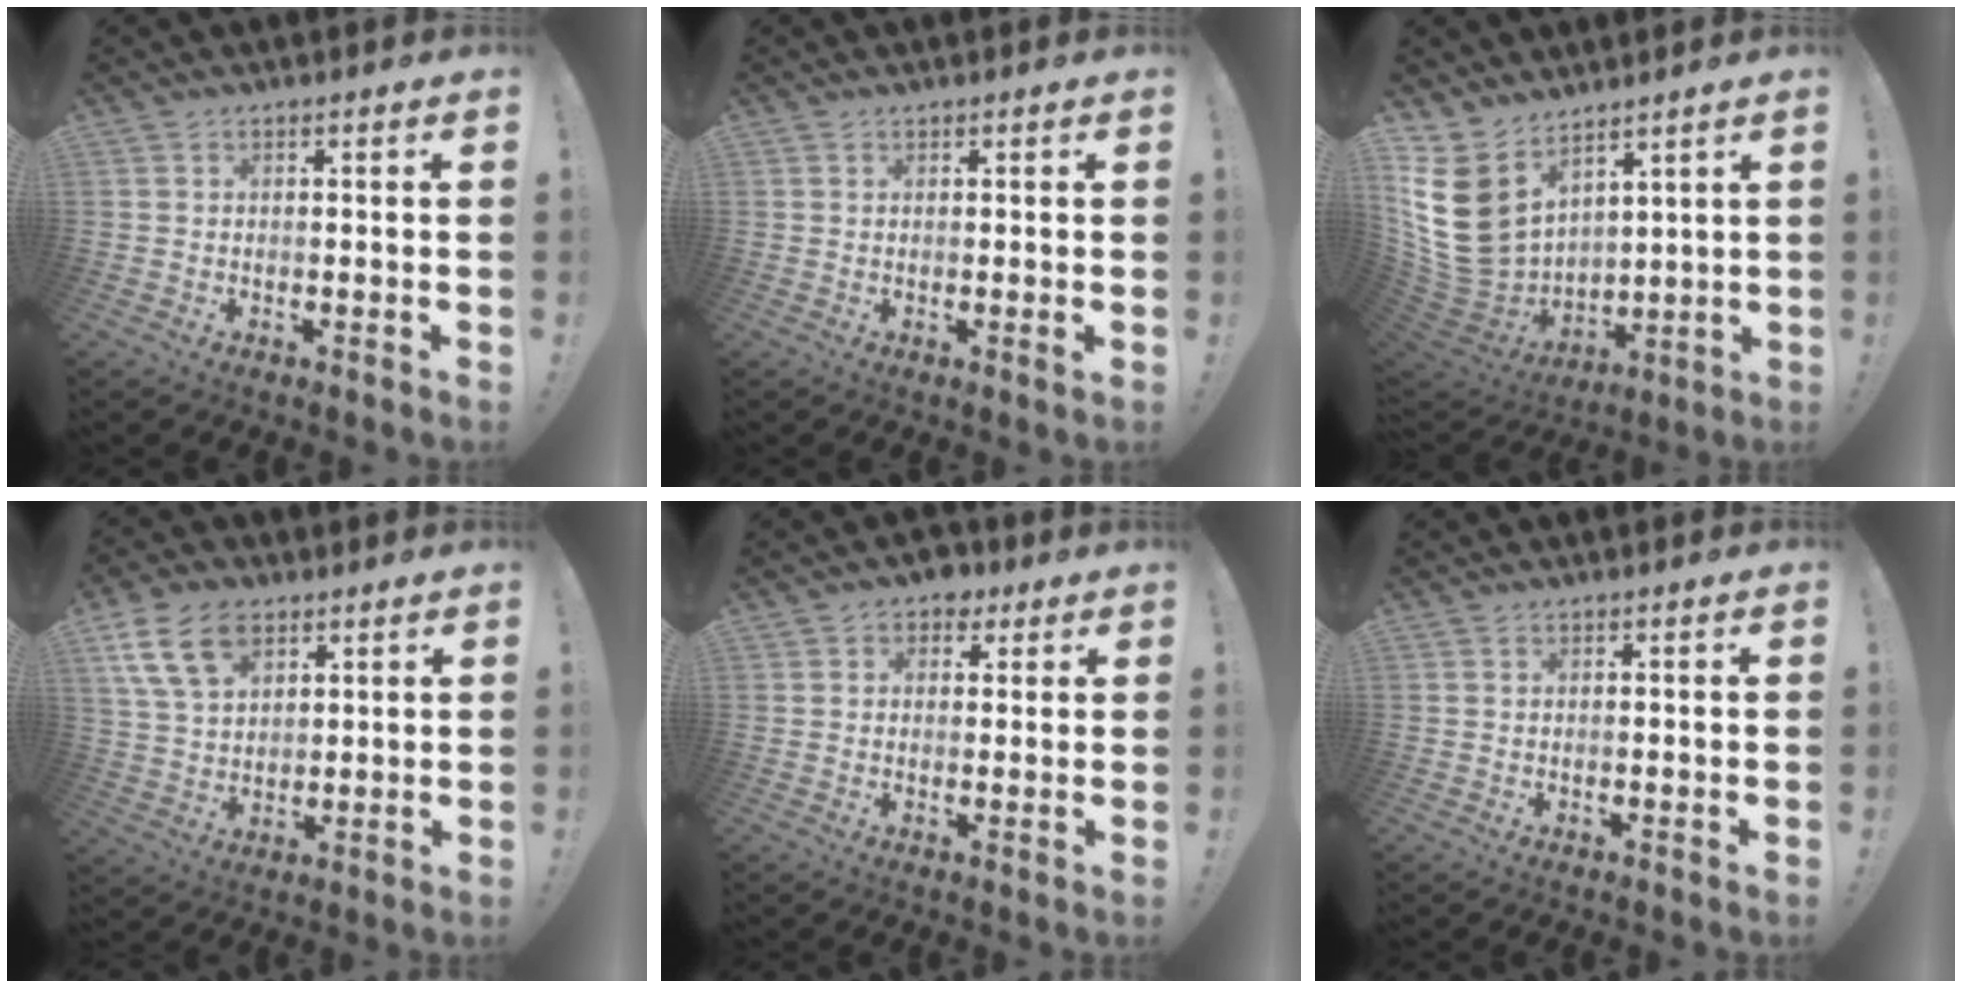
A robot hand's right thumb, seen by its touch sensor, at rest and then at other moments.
{"total": 0.7, "force": [0.4, -0.1, 0.5], "torque": [-0.001, -0.003, 0.005]}
{"total": 17.1, "force": [7.8, 11.9, 9.4], "torque": [-0.203, -0.057, 0.160]}
{"total": 14.6, "force": [7.3, 9.5, 8.2], "torque": [-0.148, -0.023, 0.141]}
{"total": 4.6, "force": [2.4, 3.7, 1.4], "torque": [-0.010, -0.012, 0.041]}
{"total": 0.0}